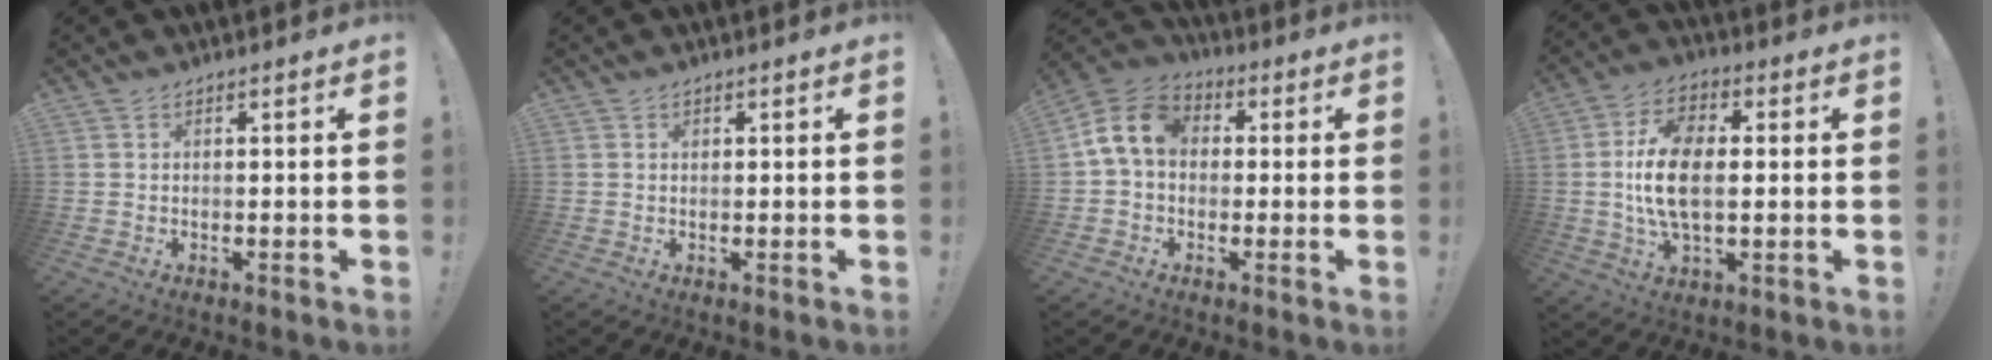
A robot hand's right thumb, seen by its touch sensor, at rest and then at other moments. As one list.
[{"total": 0.5, "force": [0.3, 0.4, -0.1], "torque": [0.005, -0.001, 0.006]}, {"total": 11.0, "force": [1.7, 8.1, 7.2], "torque": [-0.133, 0.016, 0.037]}, {"total": 13.9, "force": [0.2, 7.8, 11.5], "torque": [-0.214, 0.002, 0.002]}]